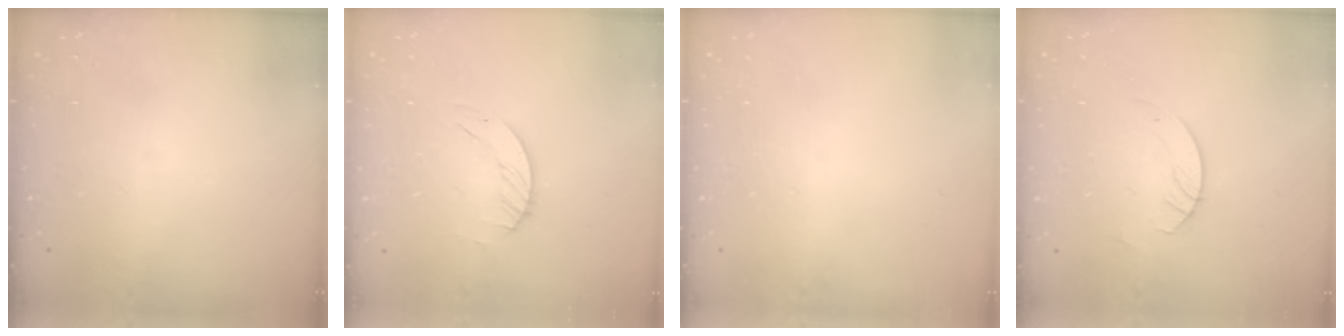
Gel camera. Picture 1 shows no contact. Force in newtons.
{"total": 1.2, "press": 1.2, "slide": 0.2}
{"total": 0.0}
{"total": 3.0, "press": 3.0, "slide": 0.3}